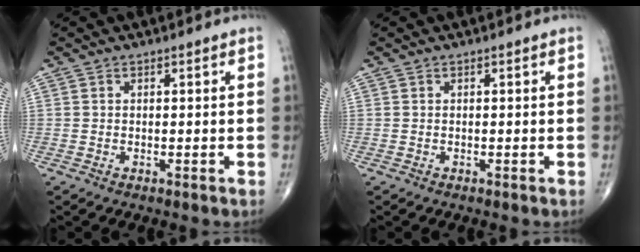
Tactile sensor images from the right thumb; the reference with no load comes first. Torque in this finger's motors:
{"motor_torque": [0.00, 0.00, 0.00, 0.00, 0.00]}